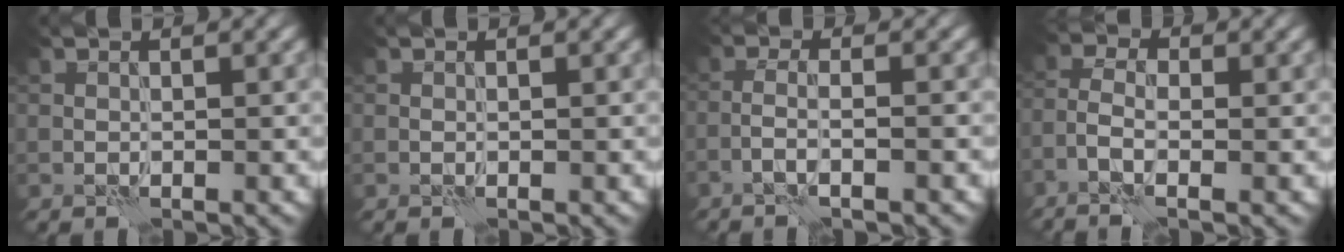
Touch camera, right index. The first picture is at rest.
{"total": 0.0}
{"total": 2.6, "force": [-1.3, 0.4, 2.2], "torque": [-0.039, 0.009, -0.035]}
{"total": 3.9, "force": [-1.6, 1.6, 3.2], "torque": [-0.083, -0.001, -0.033]}